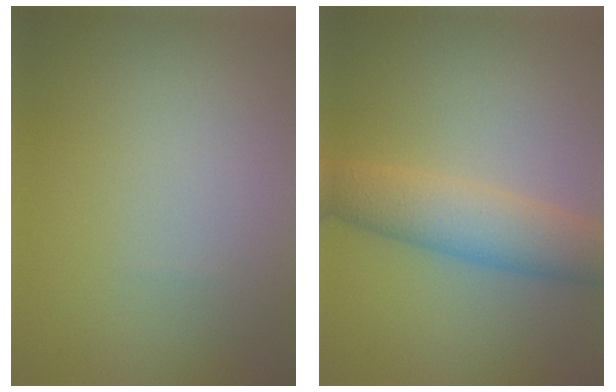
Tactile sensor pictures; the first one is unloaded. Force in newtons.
{"total": 5.3, "press": 5.3, "slide": 0.1}